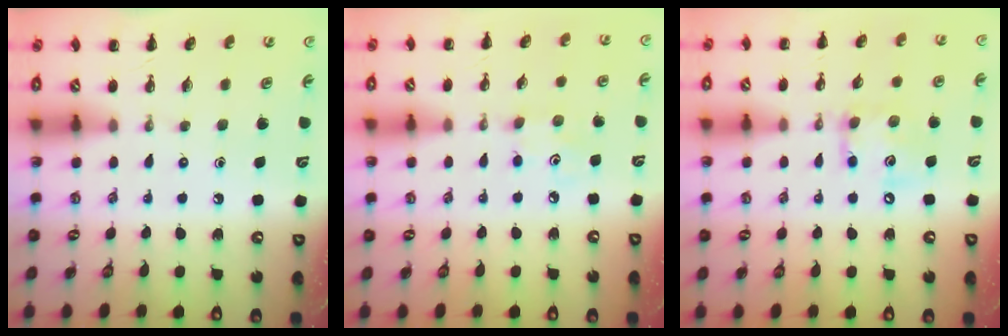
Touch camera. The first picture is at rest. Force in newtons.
{"total": 2.9, "press": 2.8, "slide": 0.8}
{"total": 10.8, "press": 10.6, "slide": 1.6}